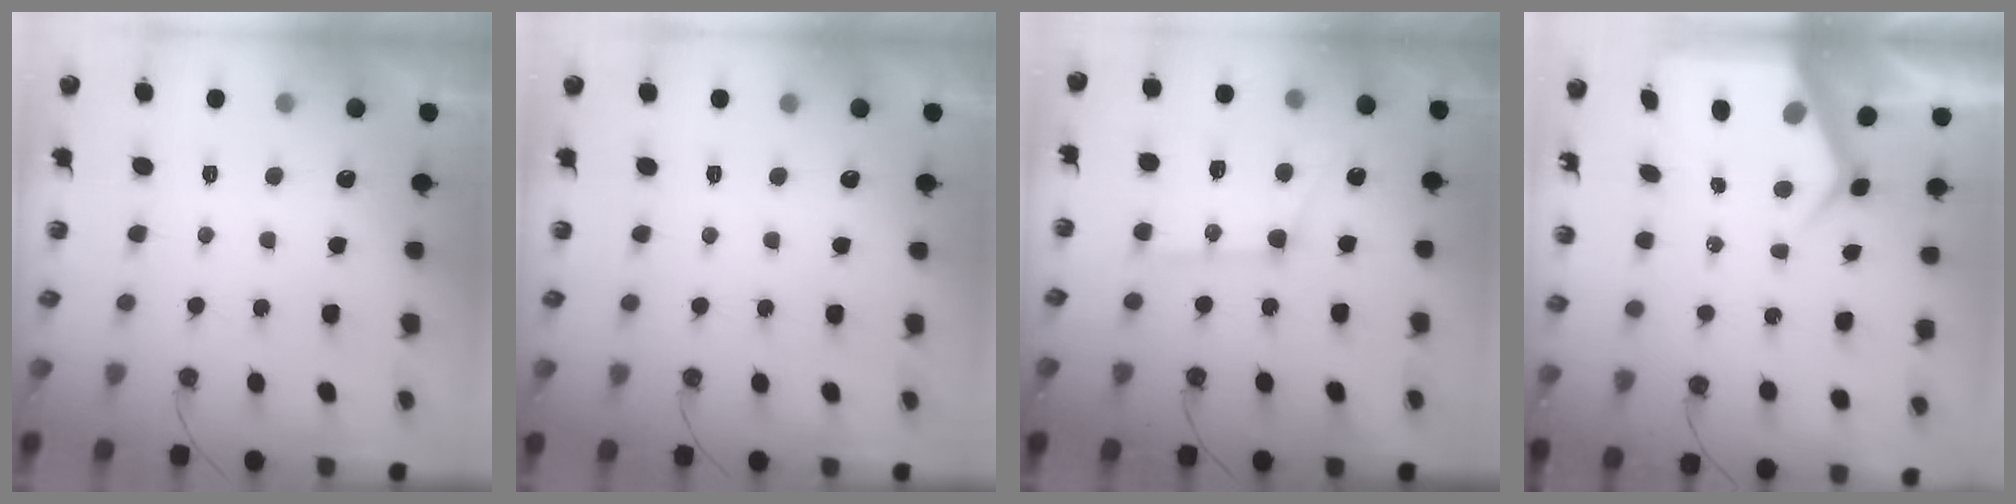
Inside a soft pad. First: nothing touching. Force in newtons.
{"total": 0.0}
{"total": 15.1, "press": 15.1, "slide": 1.1}
{"total": 8.1, "press": 8.0, "slide": 0.9}